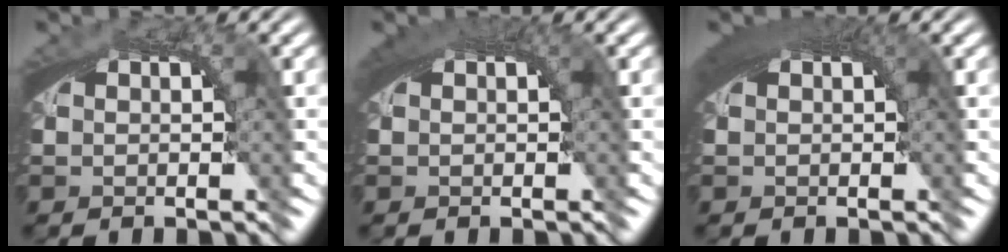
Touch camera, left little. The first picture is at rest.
{"total": 1.8, "force": [0.8, 0.3, 1.6], "torque": [-0.019, 0.007, 0.012]}
{"total": 2.9, "force": [1.1, 0.8, 2.6], "torque": [-0.029, 0.011, 0.015]}